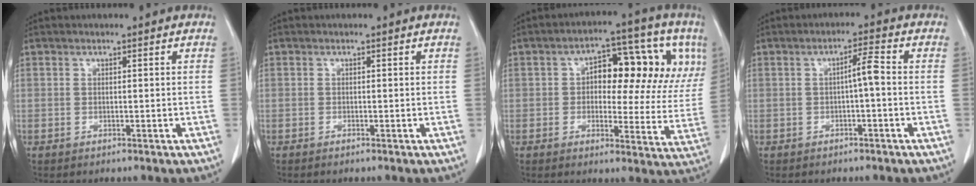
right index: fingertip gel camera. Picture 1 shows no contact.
{"total": 0.0}
{"total": 16.0, "force": [4.5, 7.5, 13.3], "torque": [-0.156, 0.035, 0.054]}
{"total": 3.0, "force": [-0.4, 0.2, 3.0], "torque": [-0.047, 0.007, -0.007]}